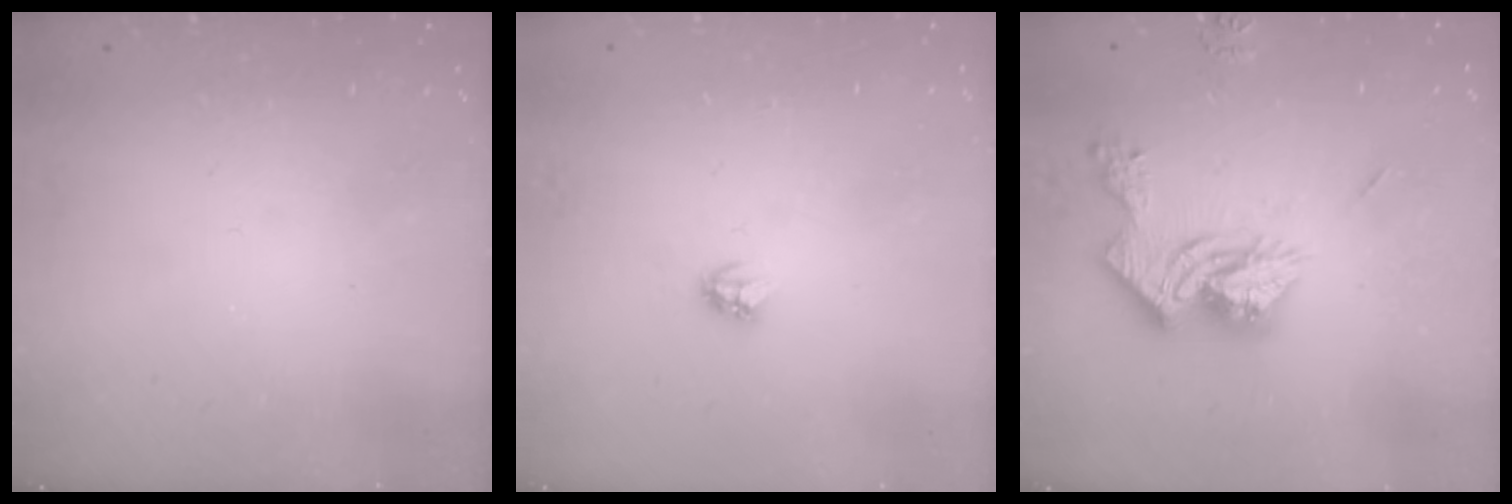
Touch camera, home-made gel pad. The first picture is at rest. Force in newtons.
{"total": 2.7, "press": 2.7, "slide": 0.3}
{"total": 15.1, "press": 15.0, "slide": 1.7}